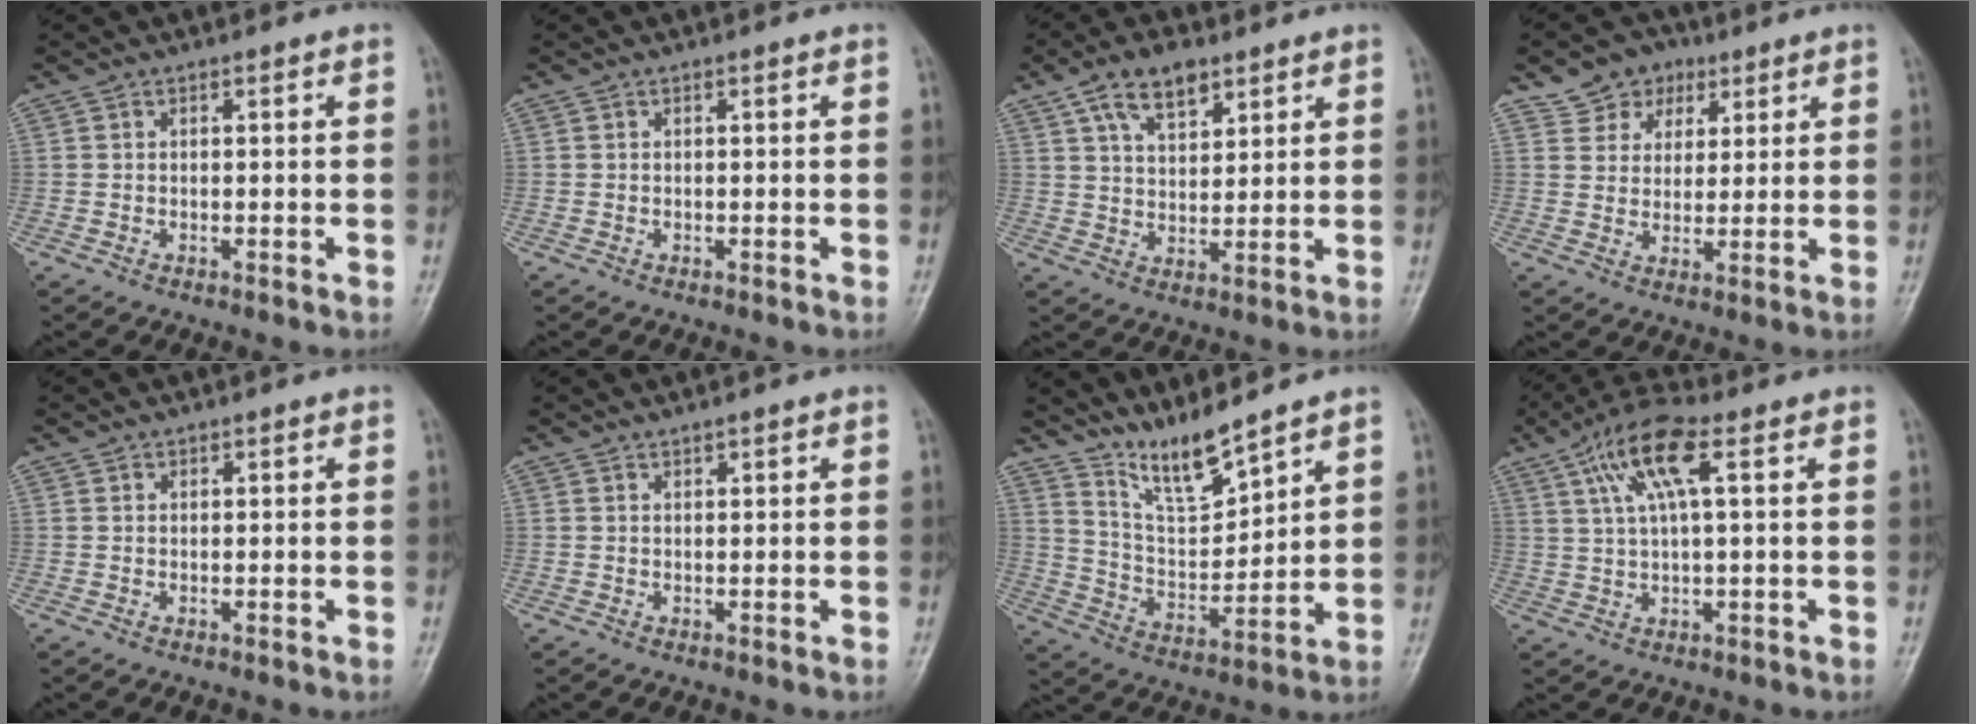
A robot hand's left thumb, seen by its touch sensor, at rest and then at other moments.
{"total": 0.0}
{"total": 8.6, "force": [5.1, 4.5, 5.3], "torque": [-0.071, -0.022, 0.091]}
{"total": 7.4, "force": [4.1, 5.9, 1.9], "torque": [0.005, -0.014, 0.067]}
{"total": 0.5, "force": [0.4, 0.3, 0.0], "torque": [0.001, -0.002, 0.004]}
{"total": 0.8, "force": [0.7, 0.2, 0.3], "torque": [-0.003, -0.004, 0.012]}
{"total": 9.3, "force": [8.2, 1.4, 4.2], "torque": [-0.070, -0.069, 0.168]}
{"total": 9.7, "force": [3.8, 2.6, 8.6], "torque": [-0.177, 0.013, 0.070]}